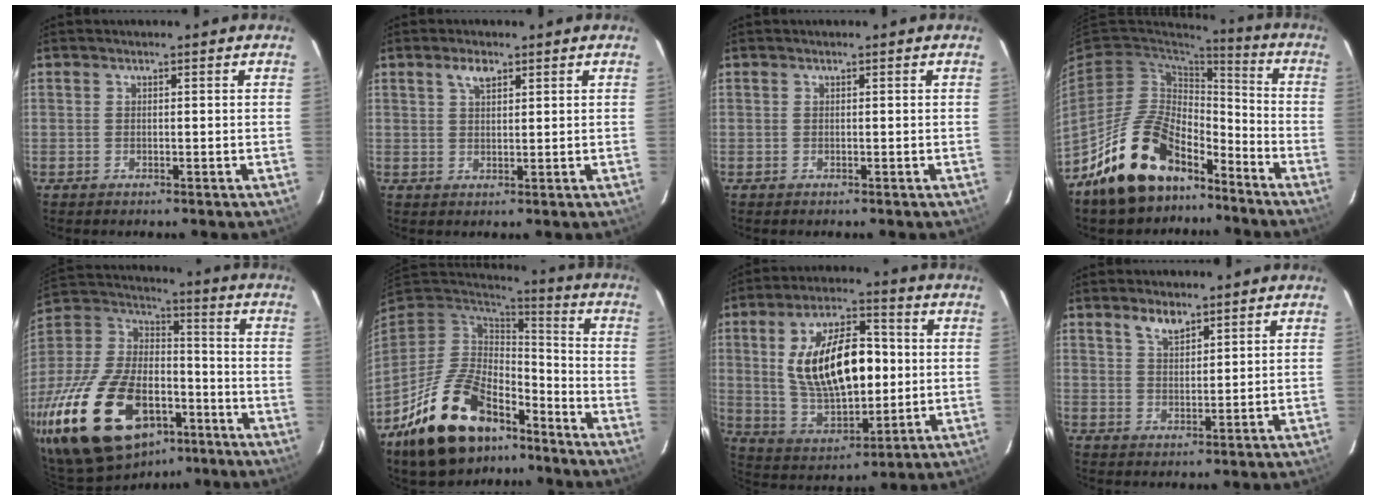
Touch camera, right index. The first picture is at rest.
{"total": 3.0, "force": [1.8, 1.4, 2.0], "torque": [-0.035, 0.006, 0.033]}
{"total": 0.0}
{"total": 18.2, "force": [-12.9, 9.0, 9.3], "torque": [-0.192, 0.019, -0.205]}
{"total": 31.3, "force": [-16.4, 17.3, 20.3], "torque": [-0.421, -0.006, -0.261]}
{"total": 23.0, "force": [-14.7, 11.4, 13.4], "torque": [-0.267, -0.004, -0.232]}
{"total": 19.5, "force": [1.9, 9.4, 17.0], "torque": [-0.311, 0.013, 0.052]}
{"total": 3.9, "force": [2.9, 1.6, 2.1], "torque": [-0.035, 0.004, 0.054]}